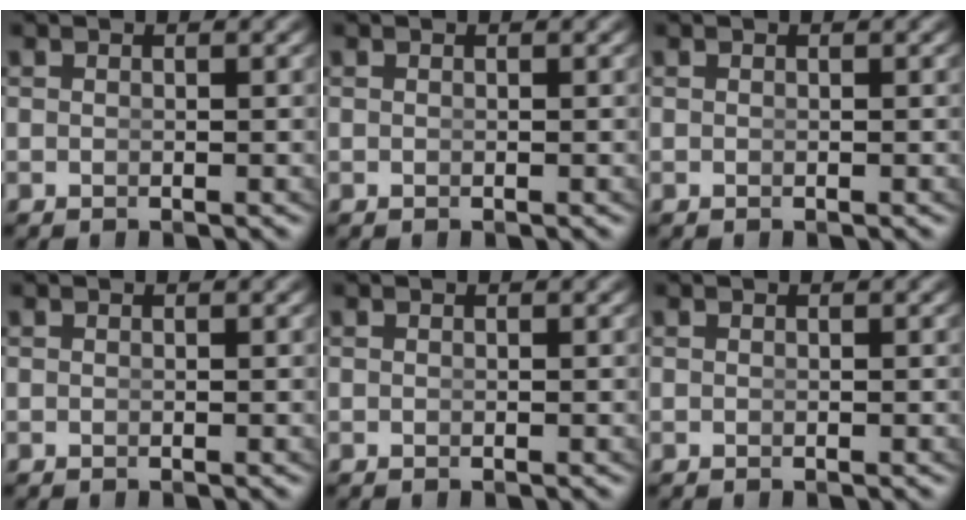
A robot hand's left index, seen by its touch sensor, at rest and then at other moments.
{"total": 0.0}
{"total": 0.0}
{"total": 0.0}
{"total": 0.0}
{"total": 0.0}